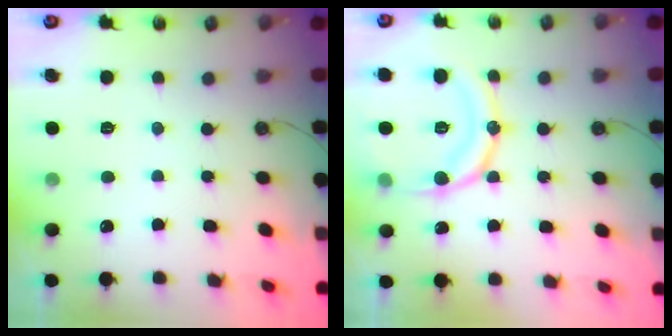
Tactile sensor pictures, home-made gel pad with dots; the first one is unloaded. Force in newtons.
{"total": 15.3, "press": 15.2, "slide": 2.0}